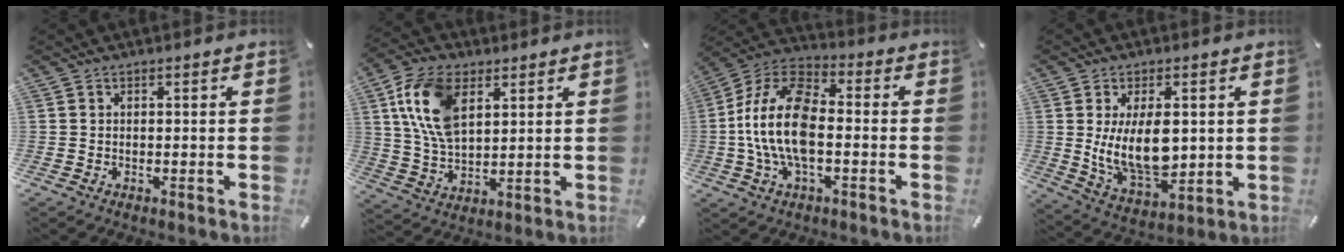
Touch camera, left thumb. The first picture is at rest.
{"total": 13.5, "force": [5.6, 8.1, 9.2], "torque": [-0.220, -0.001, 0.102]}
{"total": 16.0, "force": [-2.1, 8.6, 13.3], "torque": [-0.286, 0.006, -0.043]}
{"total": 14.4, "force": [1.6, 8.1, 11.8], "torque": [-0.225, -0.021, 0.027]}